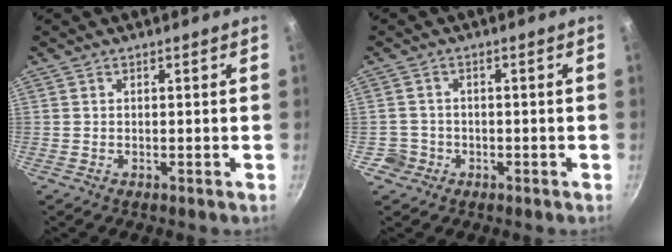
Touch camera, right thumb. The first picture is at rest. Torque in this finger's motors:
{"motor_torque": [0.18, -0.03, 0.22, 0.13, 0.01]}